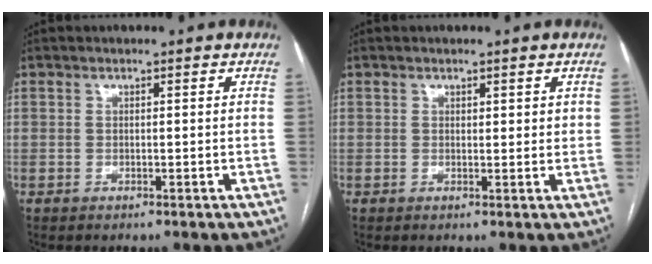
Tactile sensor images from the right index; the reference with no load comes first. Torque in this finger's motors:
{"motor_torque": [0.02, 0.14, -0.02, -0.01]}